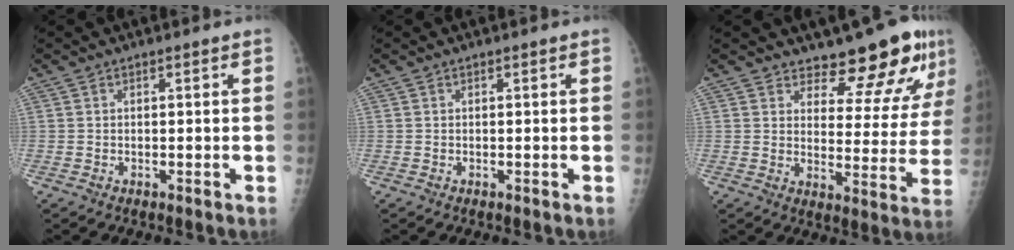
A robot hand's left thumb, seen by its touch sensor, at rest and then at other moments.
{"total": 0.0}
{"total": 12.7, "force": [10.6, 4.0, 5.7], "torque": [-0.038, -0.090, 0.136]}